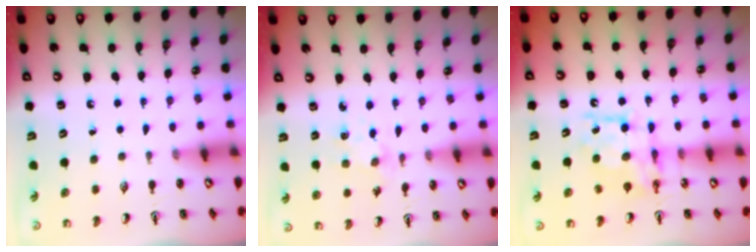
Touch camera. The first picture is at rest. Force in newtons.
{"total": 2.5, "press": 2.4, "slide": 0.3}
{"total": 8.6, "press": 8.6, "slide": 0.3}